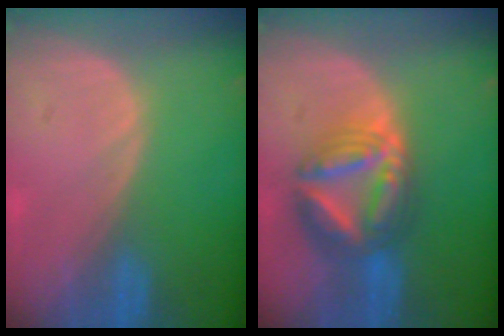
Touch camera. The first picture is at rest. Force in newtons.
{"total": 8.9, "press": 8.8, "slide": 0.9}